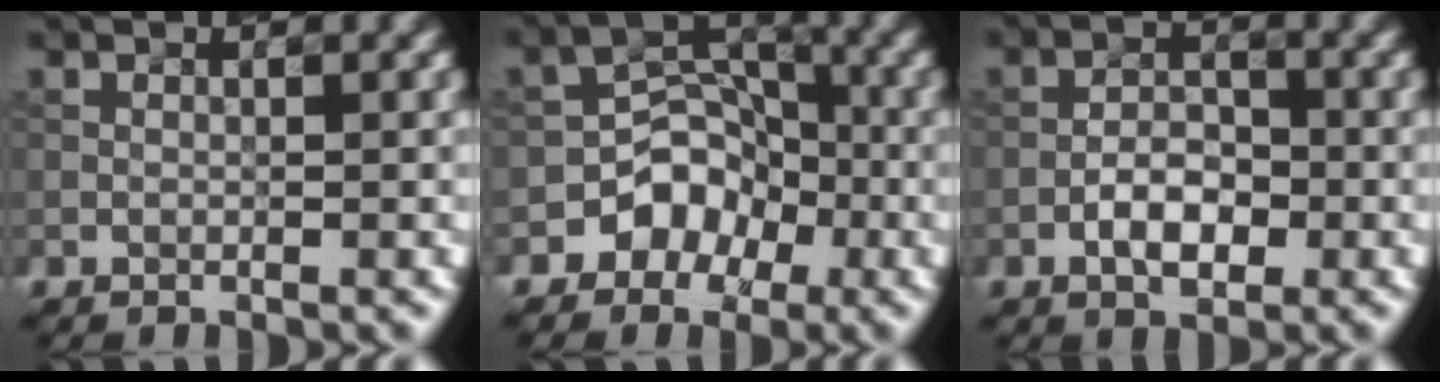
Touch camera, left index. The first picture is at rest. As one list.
[{"total": 3.7, "force": [-2.2, 2.9, 0.9], "torque": [0.001, 0.012, -0.027]}, {"total": 2.7, "force": [-1.4, 1.3, 1.9], "torque": [-0.032, 0.006, -0.020]}]